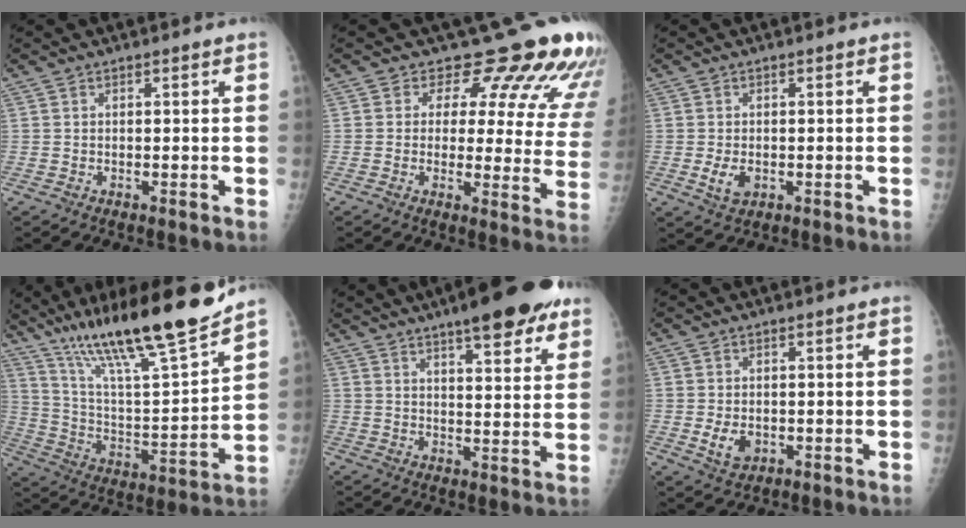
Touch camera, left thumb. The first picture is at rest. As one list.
[{"total": 17.3, "force": [13.8, 7.1, 7.6], "torque": [-0.044, -0.085, 0.142]}, {"total": 3.5, "force": [-0.6, 2.3, 2.5], "torque": [-0.045, -0.005, -0.005]}, {"total": 23.6, "force": [18.1, 2.5, 15.0], "torque": [-0.230, -0.075, 0.319]}, {"total": 16.1, "force": [10.6, 4.3, 11.3], "torque": [-0.129, -0.036, 0.146]}, {"total": 4.0, "force": [-0.6, 2.9, 2.6], "torque": [-0.038, -0.004, -0.001]}]